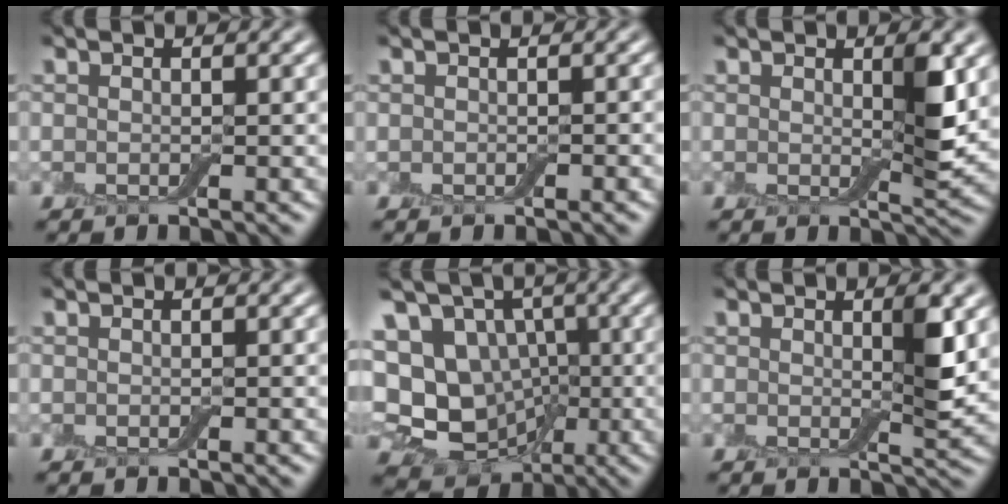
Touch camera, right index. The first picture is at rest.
{"total": 0.0}
{"total": 3.1, "force": [0.6, 1.1, 2.8], "torque": [-0.041, -0.006, 0.012]}
{"total": 0.0}
{"total": 14.7, "force": [-0.3, 13.1, 6.6], "torque": [-0.159, 0.015, -0.009]}
{"total": 2.6, "force": [0.5, 0.7, 2.4], "torque": [-0.034, -0.005, 0.009]}